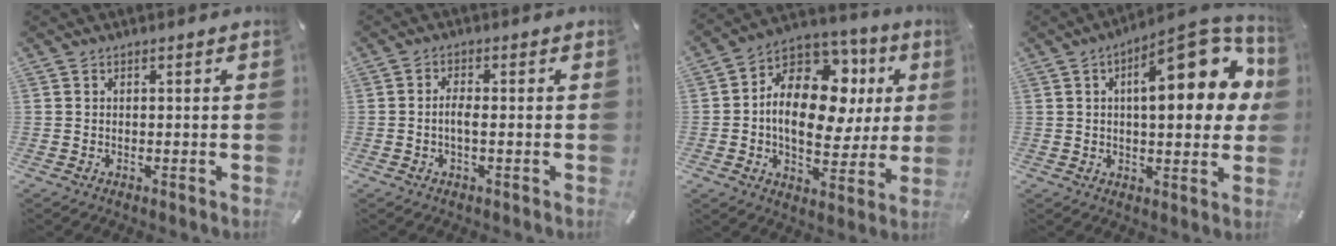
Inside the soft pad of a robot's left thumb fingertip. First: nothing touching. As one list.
[{"total": 2.9, "force": [-0.6, 0.8, 2.7], "torque": [-0.057, 0.000, -0.014]}, {"total": 18.3, "force": [2.9, 12.9, 12.6], "torque": [-0.203, -0.014, 0.053]}, {"total": 18.8, "force": [5.9, 7.7, 16.1], "torque": [-0.217, -0.019, 0.088]}]